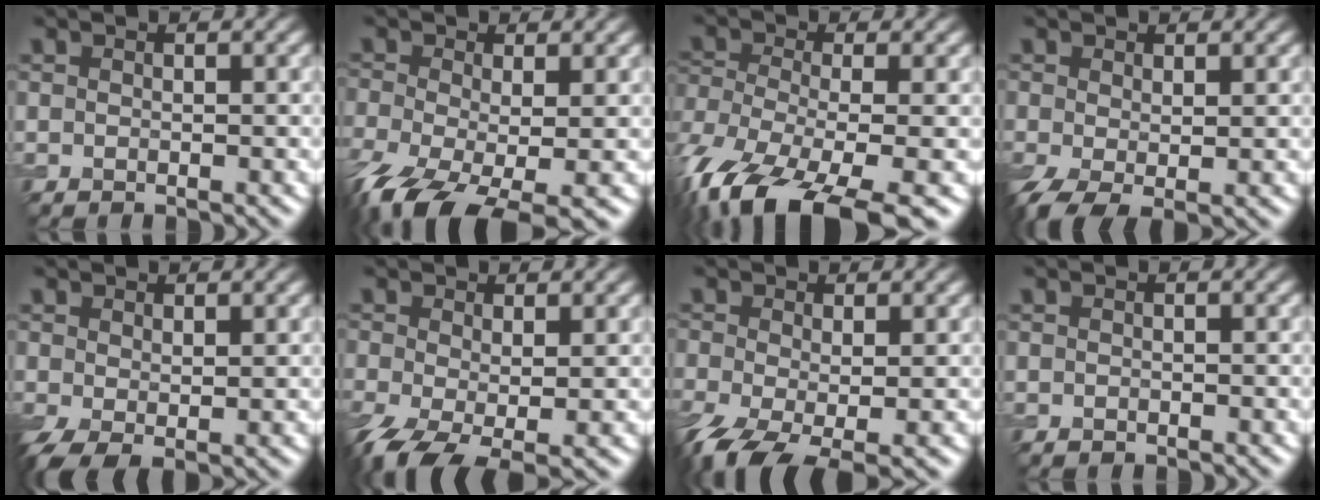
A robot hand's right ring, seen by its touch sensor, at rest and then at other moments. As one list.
[{"total": 8.5, "force": [-3.8, 3.9, 6.6], "torque": [-0.141, -0.034, -0.064]}, {"total": 11.2, "force": [-6.8, 4.2, 7.8], "torque": [-0.158, -0.021, -0.125]}, {"total": 3.7, "force": [-0.9, 1.8, 3.1], "torque": [-0.073, -0.012, -0.016]}, {"total": 2.9, "force": [-0.2, 1.5, 2.5], "torque": [-0.059, -0.007, -0.004]}, {"total": 6.7, "force": [-2.4, 3.3, 5.3], "torque": [-0.120, -0.026, -0.040]}, {"total": 7.0, "force": [-3.0, 3.2, 5.4], "torque": [-0.123, -0.024, -0.056]}, {"total": 0.0}]